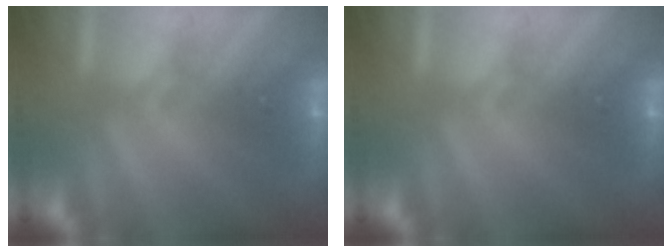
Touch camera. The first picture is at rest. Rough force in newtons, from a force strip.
{"total": 0.0}